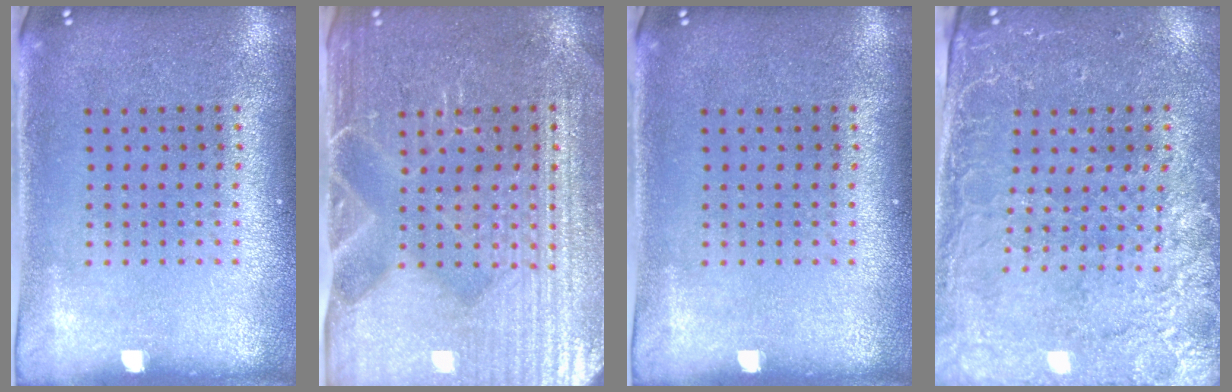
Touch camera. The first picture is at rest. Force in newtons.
{"total": 4.7, "press": 4.5, "slide": 1.5}
{"total": 0.0}
{"total": 3.0, "press": 2.8, "slide": 1.2}